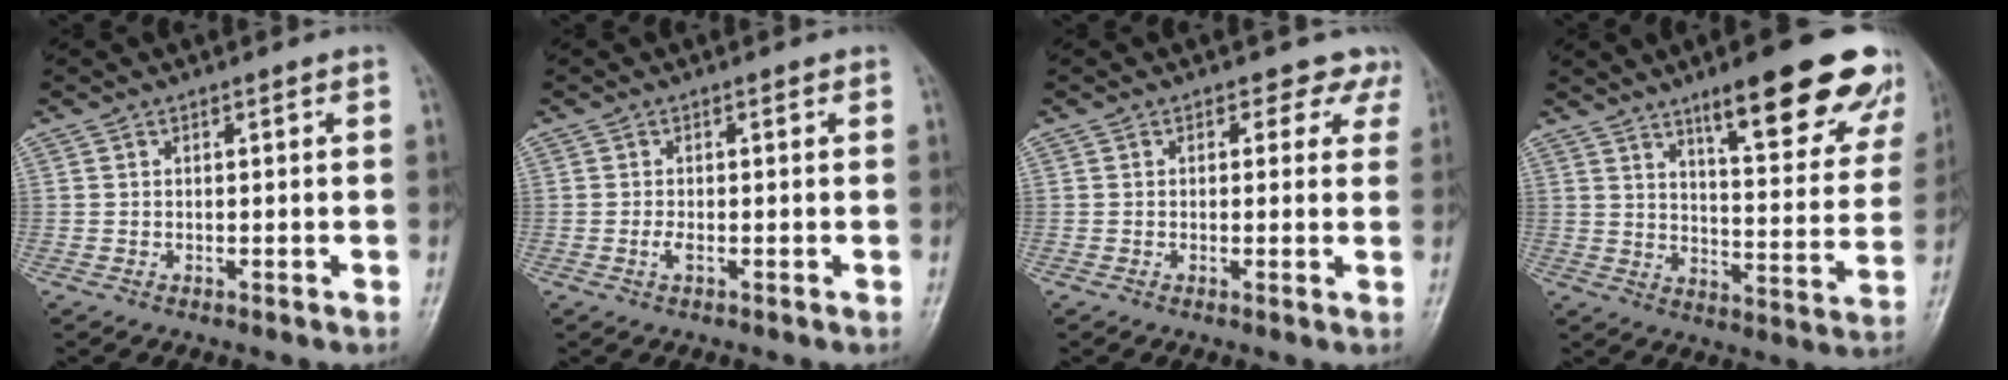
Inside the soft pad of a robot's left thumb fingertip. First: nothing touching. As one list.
[{"total": 1.4, "force": [-0.2, 0.5, 1.3], "torque": [-0.025, -0.002, -0.004]}, {"total": 3.6, "force": [2.6, 2.4, 0.2], "torque": [0.029, -0.014, 0.008]}, {"total": 21.4, "force": [13.6, 5.5, 15.6], "torque": [-0.164, -0.058, 0.189]}]